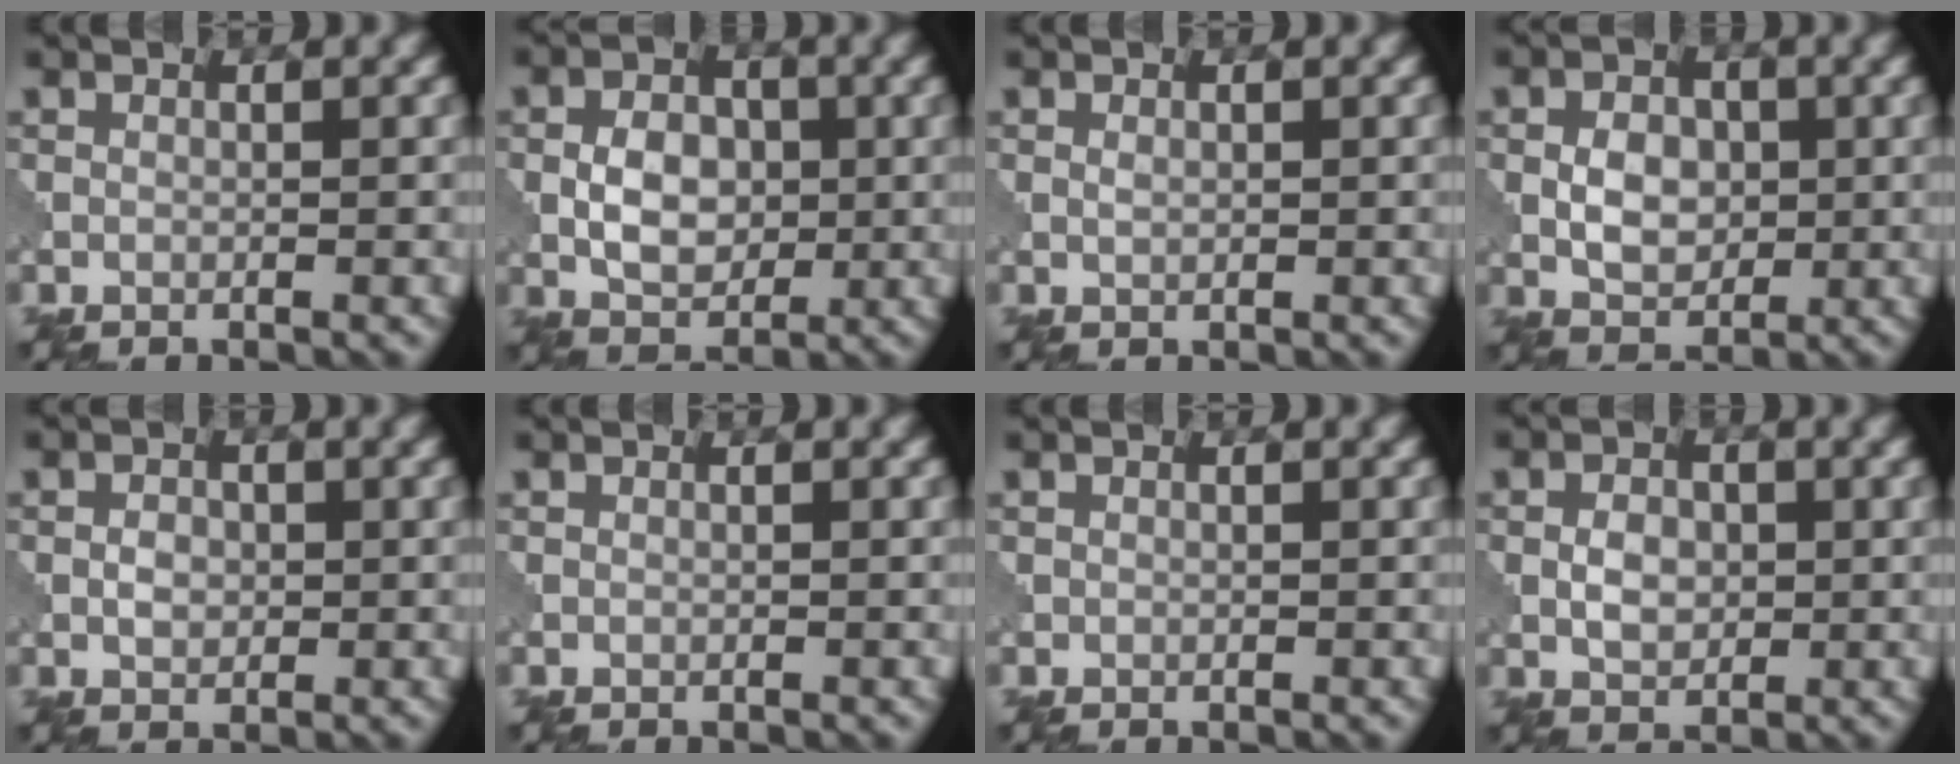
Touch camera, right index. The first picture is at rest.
{"total": 4.4, "force": [-0.2, 3.0, 3.2], "torque": [-0.052, 0.002, -0.006]}
{"total": 0.6, "force": [0.1, 0.4, 0.5], "torque": [-0.011, 0.001, 0.003]}
{"total": 3.6, "force": [-0.1, 2.5, 2.5], "torque": [-0.044, 0.001, -0.004]}
{"total": 1.6, "force": [-0.1, 1.2, 1.1], "torque": [-0.019, 0.002, -0.005]}
{"total": 0.0}
{"total": 0.0}
{"total": 2.5, "force": [-0.1, 1.8, 1.8], "torque": [-0.032, 0.002, -0.004]}